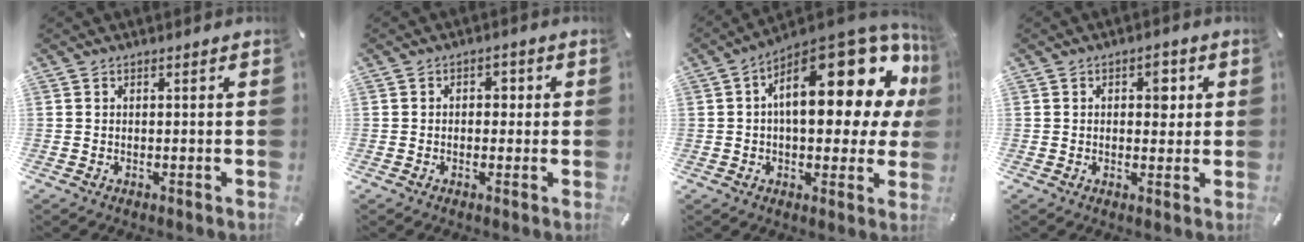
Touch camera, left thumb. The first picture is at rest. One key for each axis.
{"total": 2.2, "fx": -0.5, "fy": 1.7, "fz": 1.2, "tx": -0.017, "ty": 0.009, "tz": -0.016}
{"total": 23.0, "fx": 8.4, "fy": 10.6, "fz": 18.6, "tx": -0.243, "ty": -0.065, "tz": 0.140}
{"total": 4.1, "fx": 0.9, "fy": 2.7, "fz": 3.0, "tx": -0.023, "ty": -0.007, "tz": 0.004}